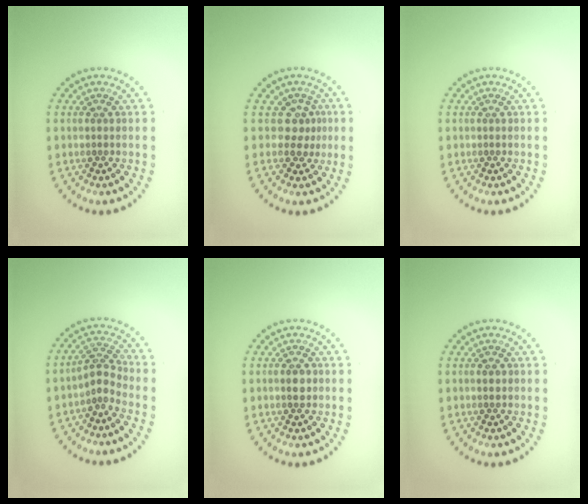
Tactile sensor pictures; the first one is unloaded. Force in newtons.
{"total": 2.1, "press": 1.4, "slide": 1.6}
{"total": 0.0}
{"total": 2.3, "press": 1.6, "slide": 1.6}
{"total": 1.2, "press": 1.1, "slide": 0.4}
{"total": 0.8, "press": 0.8, "slide": 0.1}